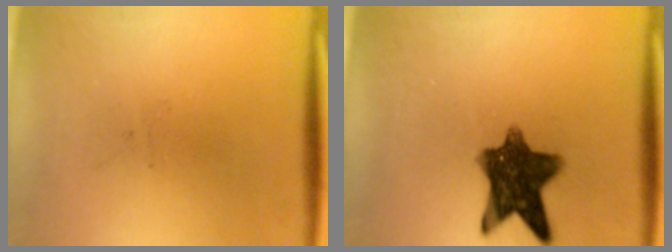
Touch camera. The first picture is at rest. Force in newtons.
{"total": 10.1}